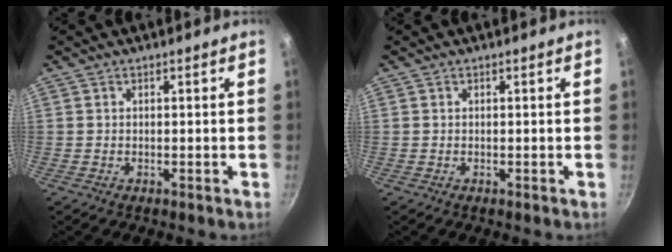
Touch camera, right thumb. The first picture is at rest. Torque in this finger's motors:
{"motor_torque": [-0.16, 0.15, -0.01, 0.01, -0.01]}